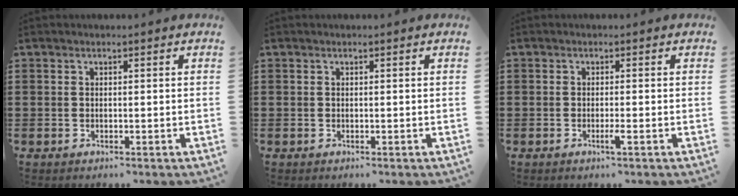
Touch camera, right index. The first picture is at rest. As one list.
[{"total": 0.0}, {"total": 1.6, "force": [-0.8, 0.0, 1.4], "torque": [-0.032, -0.007, -0.017]}]